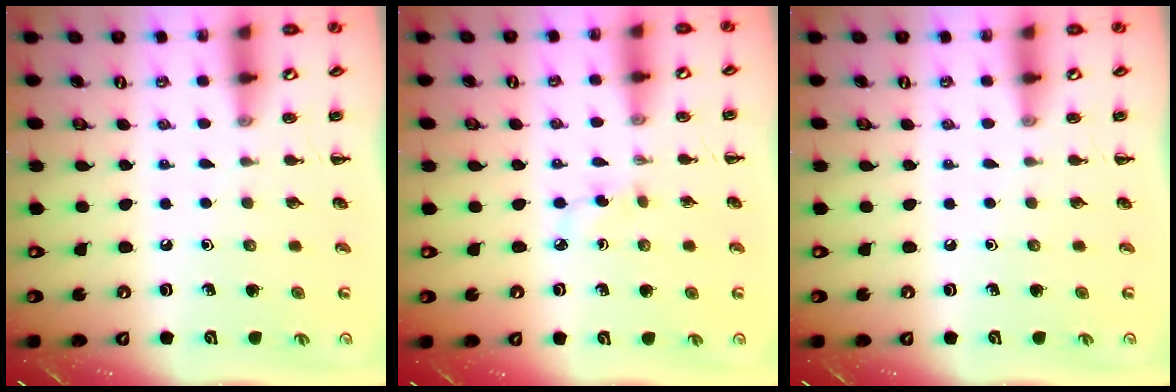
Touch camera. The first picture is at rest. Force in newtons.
{"total": 2.9, "press": 2.7, "slide": 1.1}
{"total": 0.0}